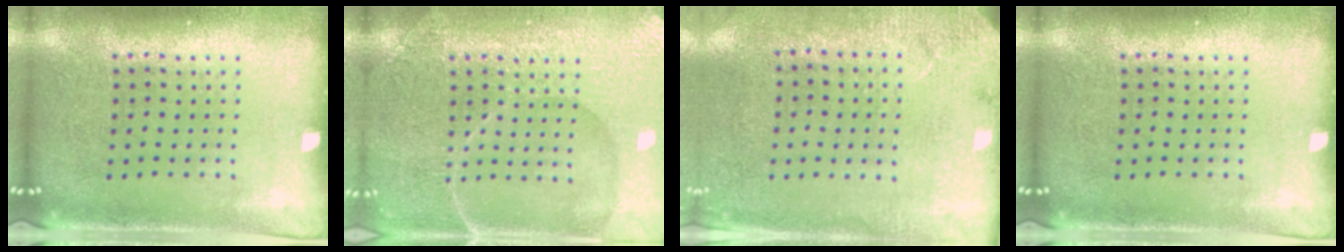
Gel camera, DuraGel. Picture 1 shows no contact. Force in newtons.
{"total": 6.2, "press": 6.1, "slide": 0.8}
{"total": 2.7, "press": 2.2, "slide": 1.6}
{"total": 0.0}